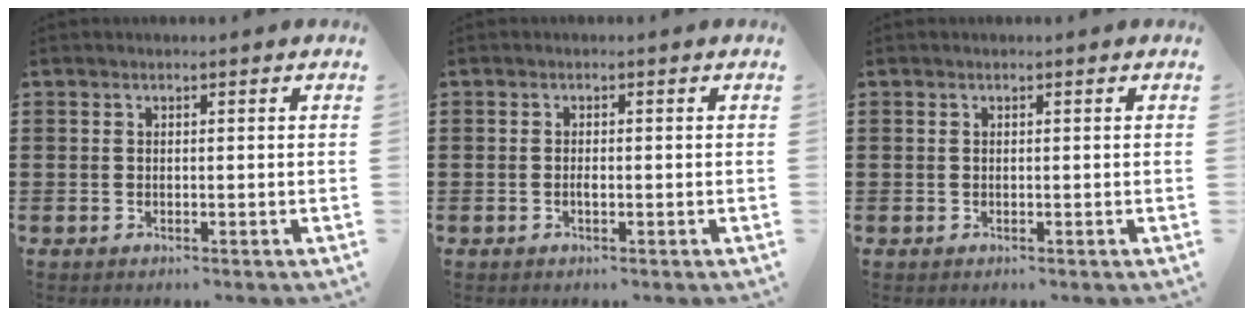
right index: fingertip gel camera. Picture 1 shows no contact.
{"total": 0.9, "force": [-0.3, 0.3, 0.8], "torque": [-0.016, -0.003, -0.005]}
{"total": 0.0}